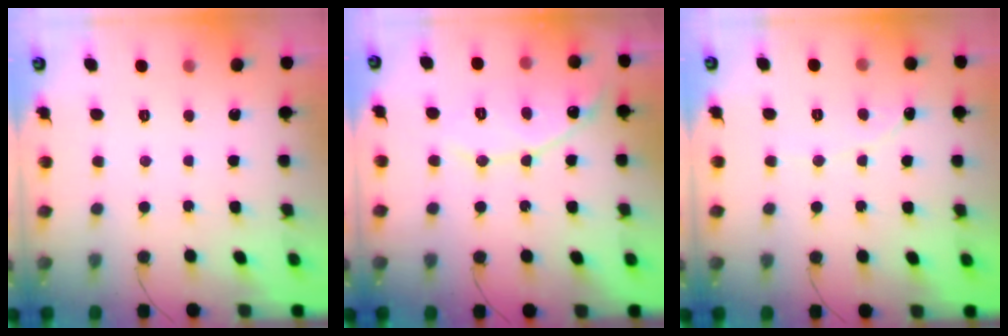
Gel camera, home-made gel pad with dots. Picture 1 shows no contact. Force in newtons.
{"total": 10.1, "press": 10.1, "slide": 0.9}
{"total": 0.7, "press": 0.7, "slide": 0.0}